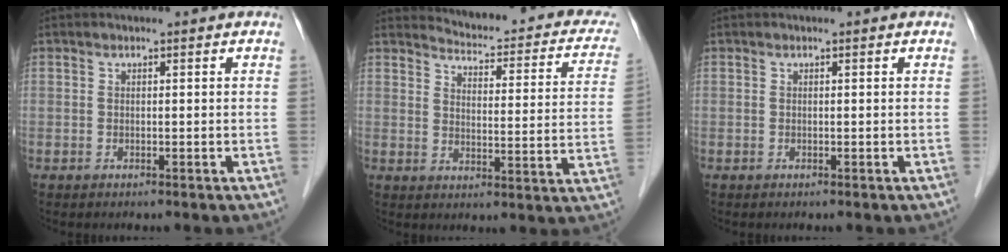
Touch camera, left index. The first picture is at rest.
{"total": 16.4, "force": [15.0, 4.2, 5.2], "torque": [-0.046, -0.042, 0.154]}
{"total": 0.0}